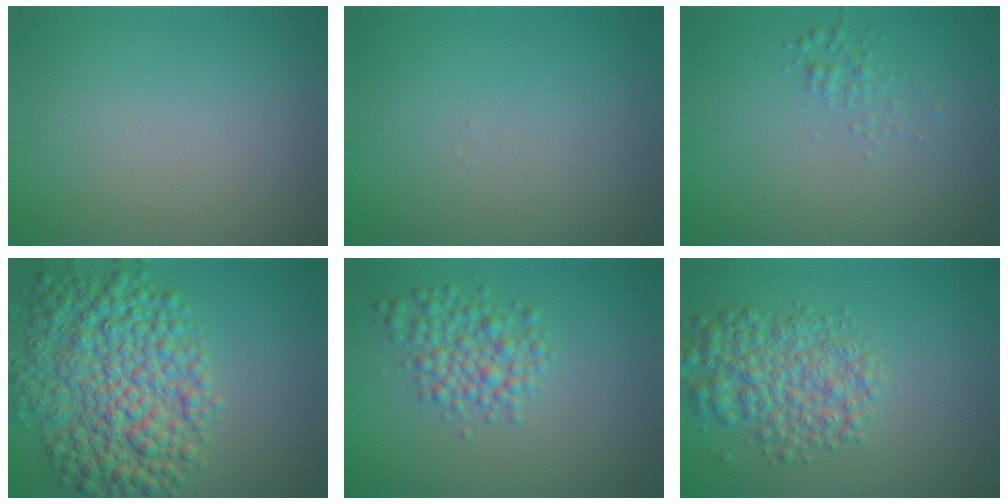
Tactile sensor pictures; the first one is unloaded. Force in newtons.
{"total": 0.0}
{"total": 1.1, "press": 1.1, "slide": 0.0}
{"total": 9.5, "press": 9.5, "slide": 0.1}
{"total": 3.7, "press": 3.6, "slide": 0.1}
{"total": 5.2, "press": 5.2, "slide": 0.2}